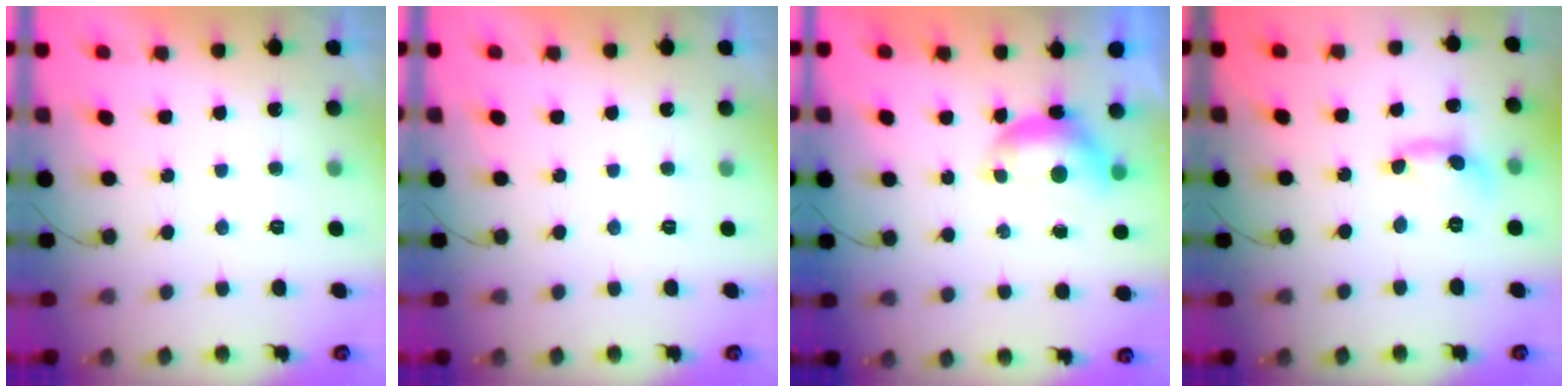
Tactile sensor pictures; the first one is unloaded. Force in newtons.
{"total": 0.0}
{"total": 7.4, "press": 7.3, "slide": 0.9}
{"total": 6.0, "press": 6.0, "slide": 0.4}